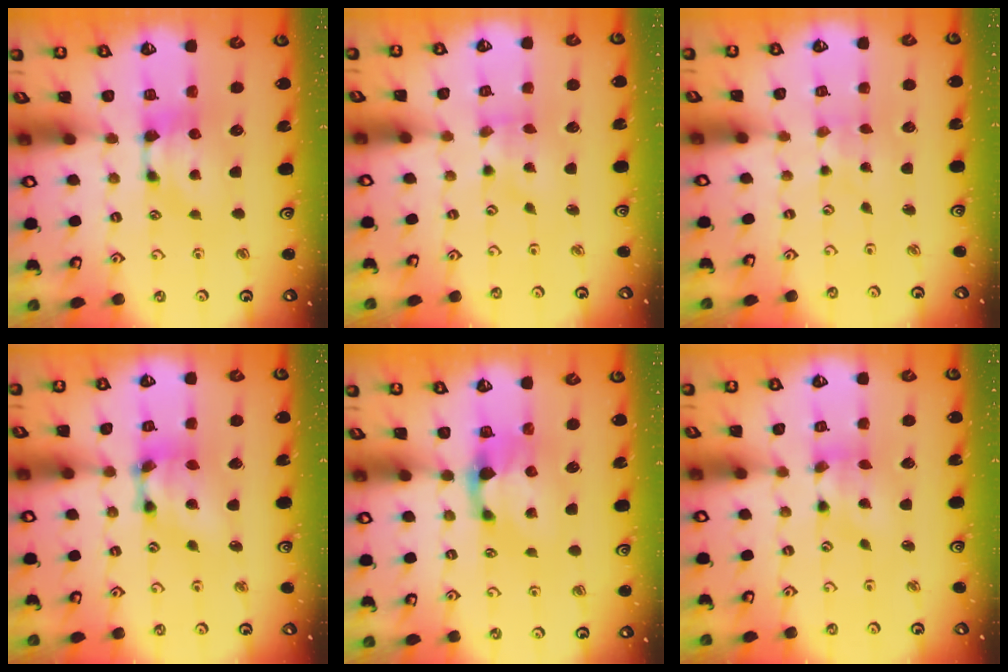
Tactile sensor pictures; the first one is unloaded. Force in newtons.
{"total": 2.0, "press": 1.7, "slide": 1.1}
{"total": 4.9, "press": 4.9, "slide": 0.2}
{"total": 7.8, "press": 7.1, "slide": 3.2}
{"total": 2.0, "press": 1.8, "slide": 1.0}
{"total": 2.7, "press": 2.3, "slide": 1.4}